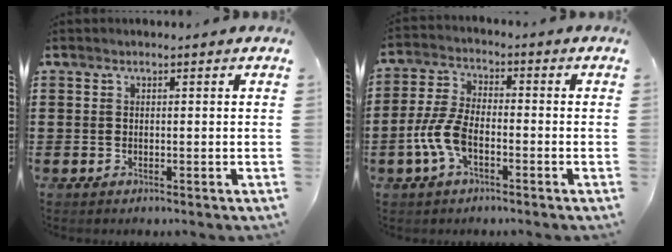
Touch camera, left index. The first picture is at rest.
{"total": 6.5, "force": [-2.6, 2.8, 5.2], "torque": [-0.137, -0.007, -0.057]}